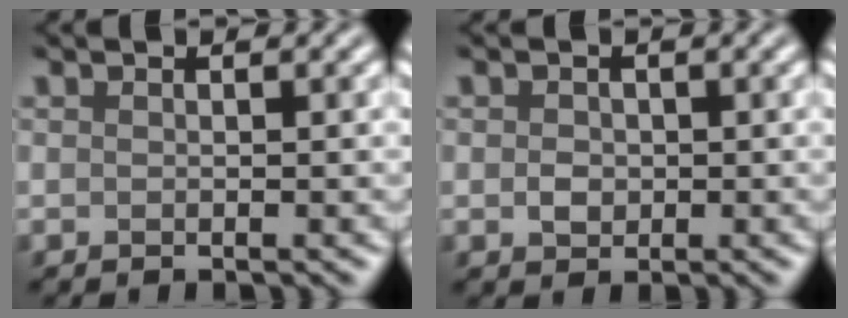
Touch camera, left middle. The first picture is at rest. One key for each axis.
{"total": 1.4, "fx": 0.0, "fy": 1.2, "fz": 0.7, "tx": -0.013, "ty": -0.003, "tz": -0.003}